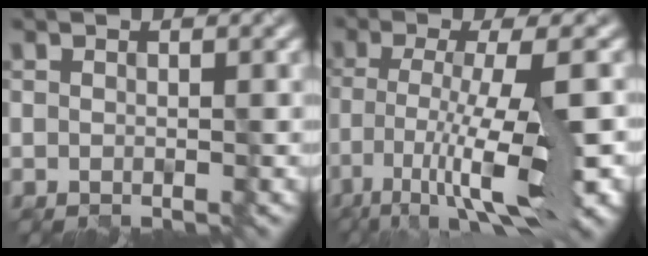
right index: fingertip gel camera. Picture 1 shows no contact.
{"total": 9.4, "force": [-4.5, 2.2, 8.0], "torque": [-0.139, -0.004, -0.080]}